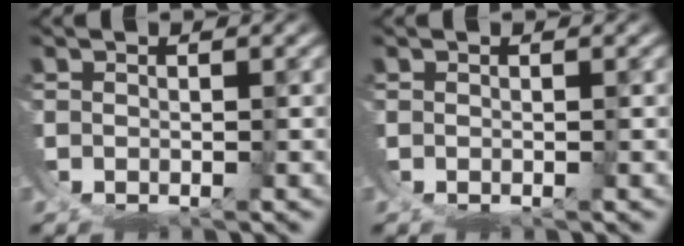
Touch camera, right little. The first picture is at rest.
{"total": 0.0}